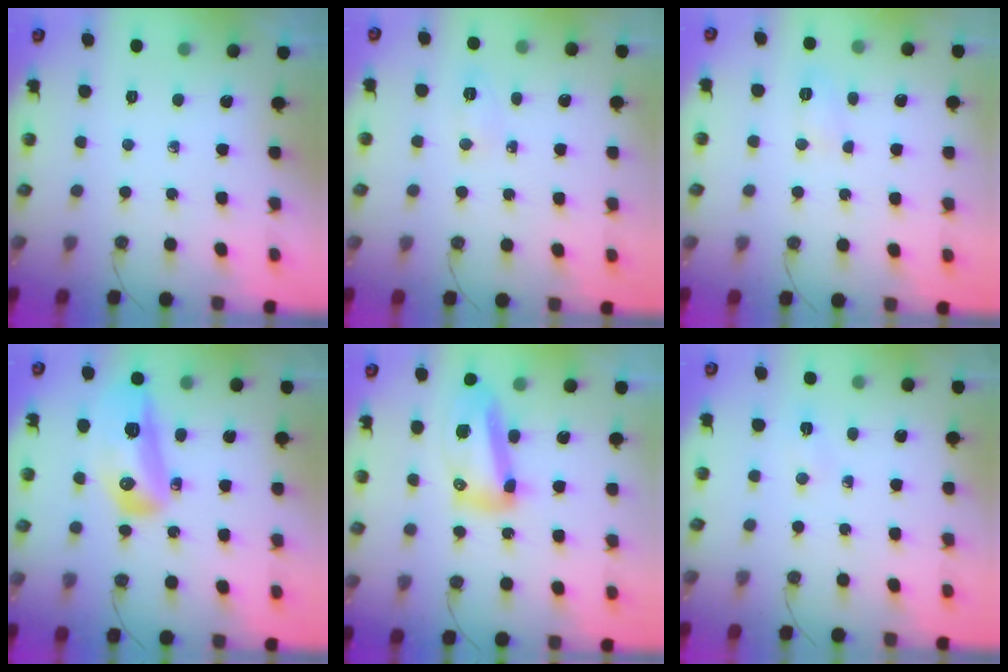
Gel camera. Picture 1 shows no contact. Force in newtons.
{"total": 5.2, "press": 5.1, "slide": 0.5}
{"total": 6.2, "press": 6.2, "slide": 0.5}
{"total": 14.0, "press": 13.9, "slide": 2.1}
{"total": 14.7, "press": 14.6, "slide": 1.5}
{"total": 2.7, "press": 1.1, "slide": 2.5}